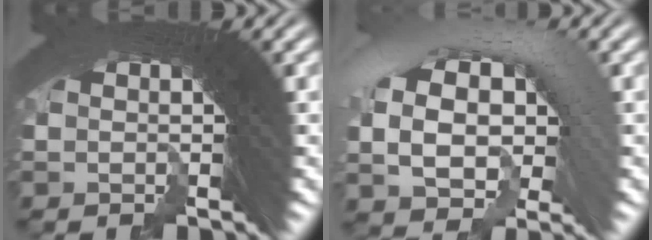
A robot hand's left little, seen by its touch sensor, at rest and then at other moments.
{"total": 6.8, "force": [-0.1, 4.9, 4.7], "torque": [-0.098, -0.004, -0.008]}